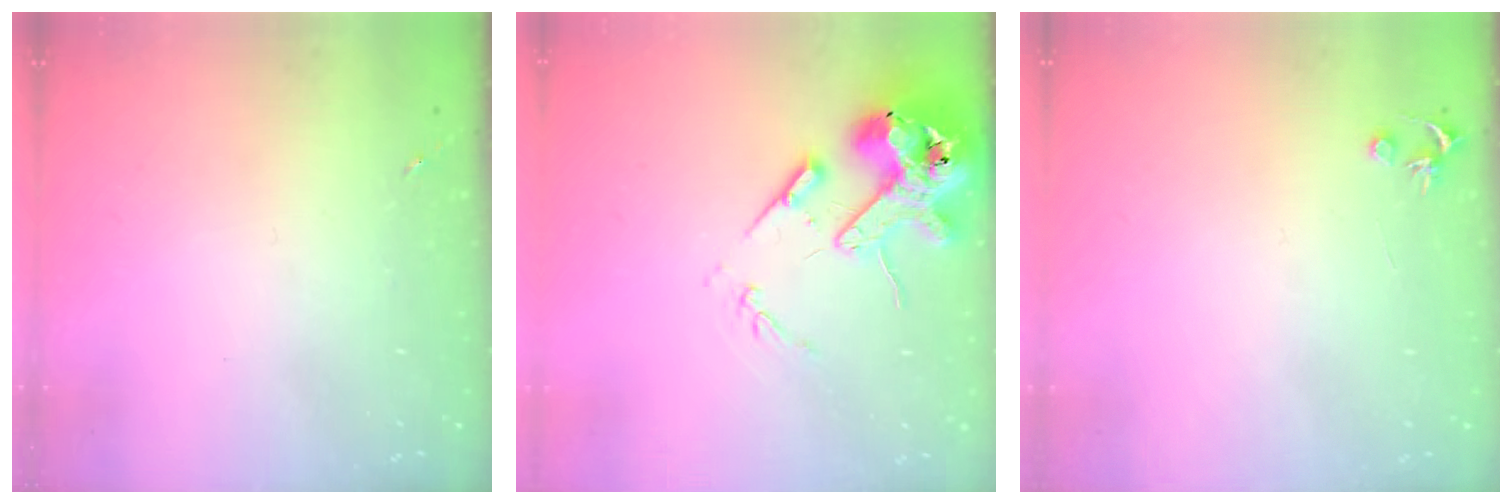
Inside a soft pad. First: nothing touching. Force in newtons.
{"total": 16.3, "press": 16.0, "slide": 2.6}
{"total": 3.2, "press": 3.2, "slide": 0.3}